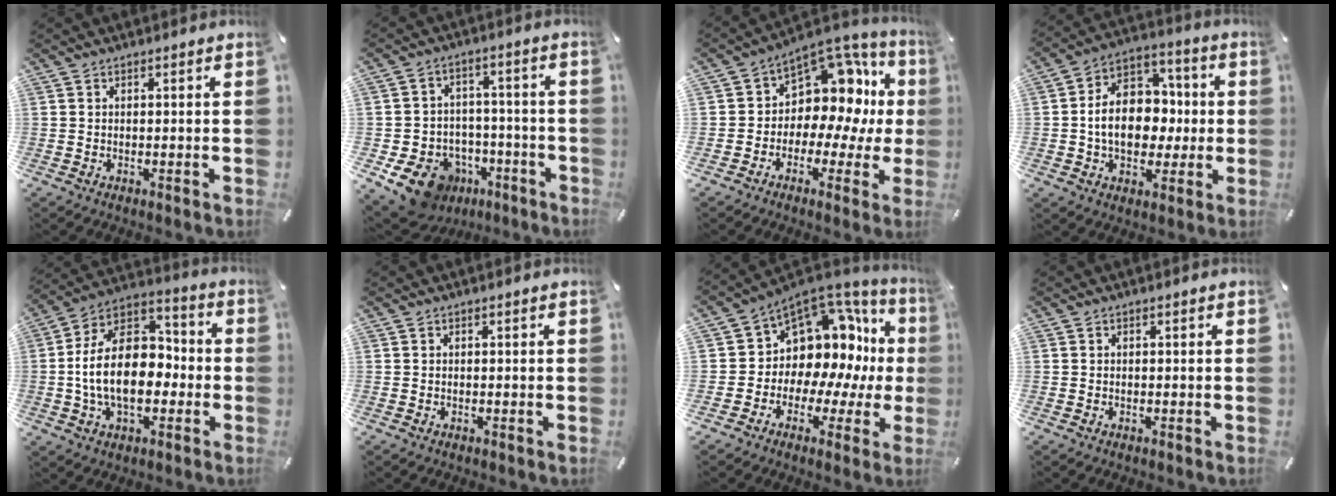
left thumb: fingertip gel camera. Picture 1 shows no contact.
{"total": 12.9, "force": [-7.2, 9.5, 4.8], "torque": [-0.085, 0.053, -0.116]}
{"total": 11.8, "force": [4.4, 9.0, 6.2], "torque": [-0.086, -0.053, 0.080]}
{"total": 14.0, "force": [-1.3, 10.9, 8.6], "torque": [-0.154, 0.016, -0.019]}
{"total": 17.4, "force": [-2.6, 11.5, 12.8], "torque": [-0.242, 0.021, -0.053]}
{"total": 0.0}
{"total": 10.2, "force": [3.8, 8.7, 3.7], "torque": [-0.060, -0.064, 0.079]}
{"total": 0.0}